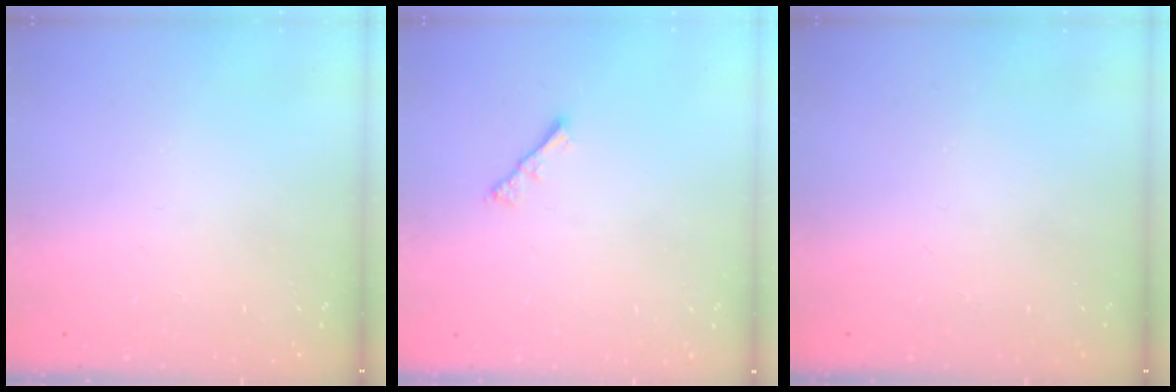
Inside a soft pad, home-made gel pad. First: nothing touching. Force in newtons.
{"total": 2.5, "press": 2.4, "slide": 0.5}
{"total": 0.0}